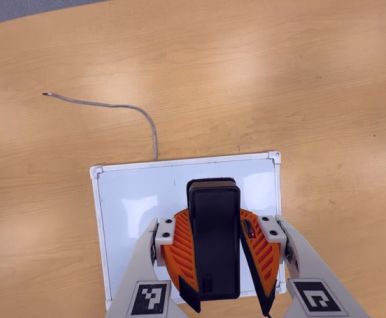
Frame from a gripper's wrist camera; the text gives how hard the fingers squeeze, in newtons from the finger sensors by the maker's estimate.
{"total": 8.2, "left": 8.6, "right": 7.9}